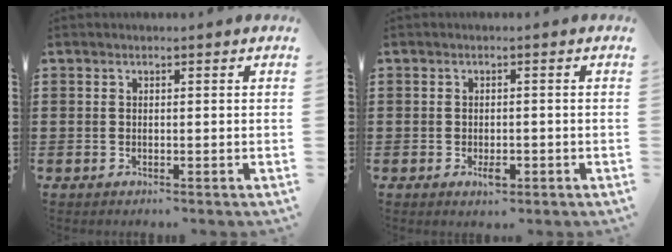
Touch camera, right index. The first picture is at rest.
{"total": 2.0, "force": [-0.8, 0.9, 1.6], "torque": [-0.032, -0.001, -0.013]}